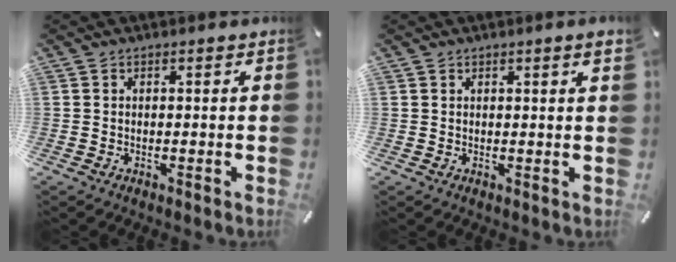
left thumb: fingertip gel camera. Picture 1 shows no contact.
{"total": 1.3, "force": [0.8, 0.2, 1.0], "torque": [-0.020, 0.003, 0.014]}